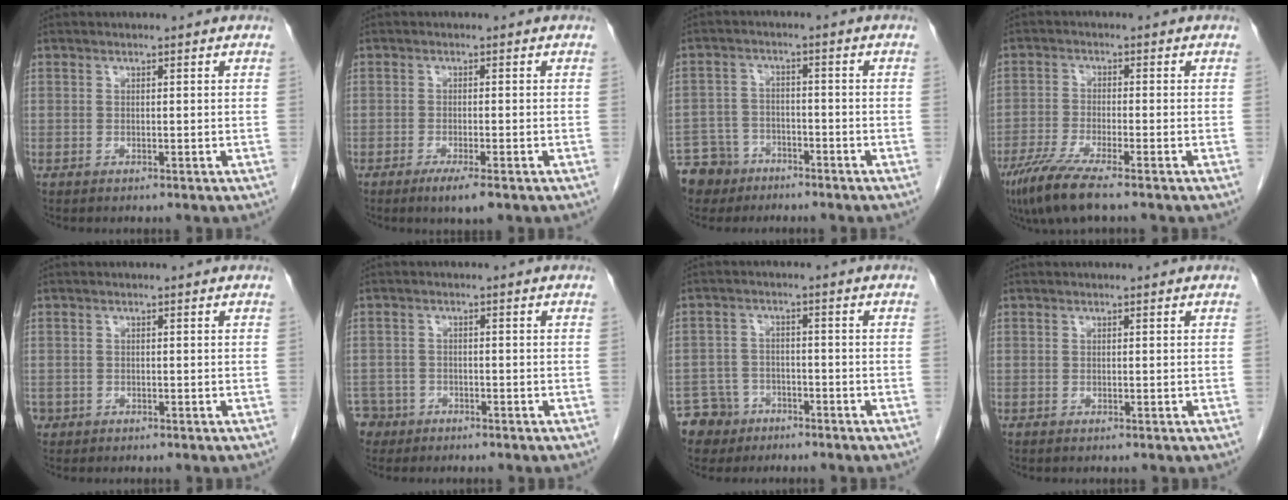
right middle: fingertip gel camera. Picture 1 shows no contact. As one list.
[{"total": 3.2, "force": [-2.0, 0.2, 2.5], "torque": [-0.042, -0.009, -0.034]}, {"total": 7.5, "force": [-5.6, 5.0, 0.6], "torque": [-0.019, 0.000, -0.099]}, {"total": 7.3, "force": [-5.3, 0.2, 5.1], "torque": [-0.099, -0.022, -0.099]}, {"total": 1.1, "force": [-0.6, 0.9, 0.2], "torque": [-0.006, 0.003, -0.007]}, {"total": 4.1, "force": [-2.9, 2.8, -0.5], "torque": [0.010, 0.006, -0.055]}, {"total": 5.5, "force": [-3.7, 4.0, -0.2], "torque": [0.010, 0.006, -0.066]}, {"total": 0.0}]